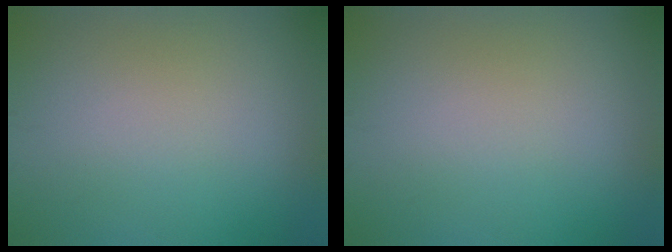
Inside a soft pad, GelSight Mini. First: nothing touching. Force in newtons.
{"total": 0.0}